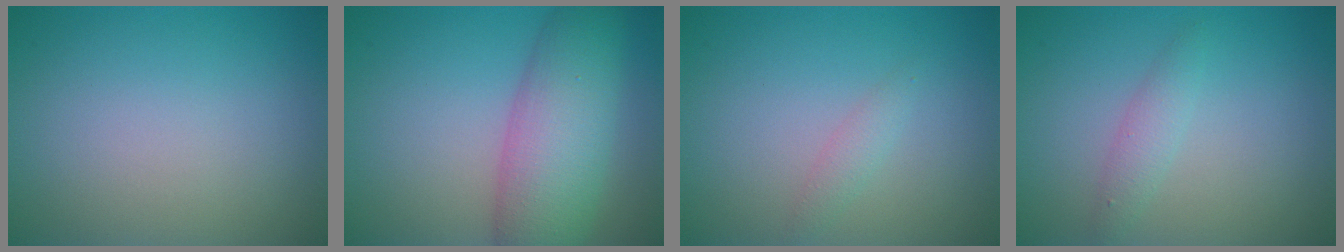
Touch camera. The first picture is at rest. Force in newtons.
{"total": 7.8, "press": 7.8, "slide": 0.3}
{"total": 1.2, "press": 1.2, "slide": 0.0}
{"total": 1.6, "press": 1.6, "slide": 0.1}